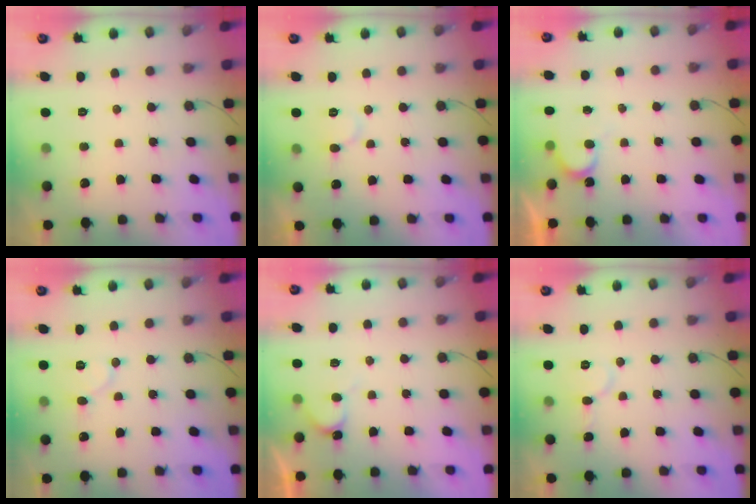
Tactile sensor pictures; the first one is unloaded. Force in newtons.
{"total": 6.4, "press": 6.4, "slide": 0.6}
{"total": 3.9, "press": 3.9, "slide": 0.4}
{"total": 6.5, "press": 6.5, "slide": 0.6}
{"total": 4.0, "press": 3.9, "slide": 0.4}
{"total": 6.3, "press": 6.2, "slide": 0.5}